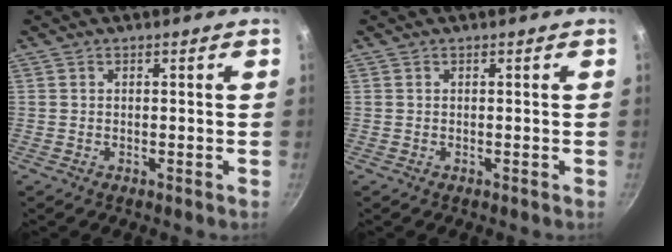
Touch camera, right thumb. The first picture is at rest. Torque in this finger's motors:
{"motor_torque": [-0.23, 0.05, 0.00, 0.00, 0.03]}